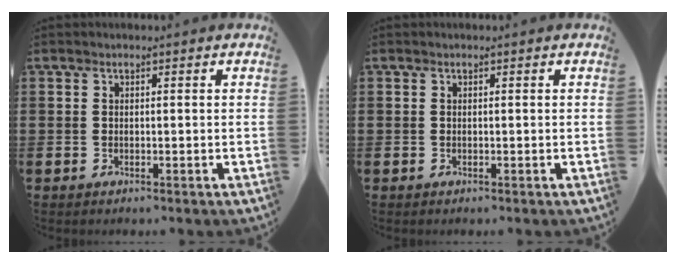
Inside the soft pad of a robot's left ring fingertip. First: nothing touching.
{"total": 0.0}